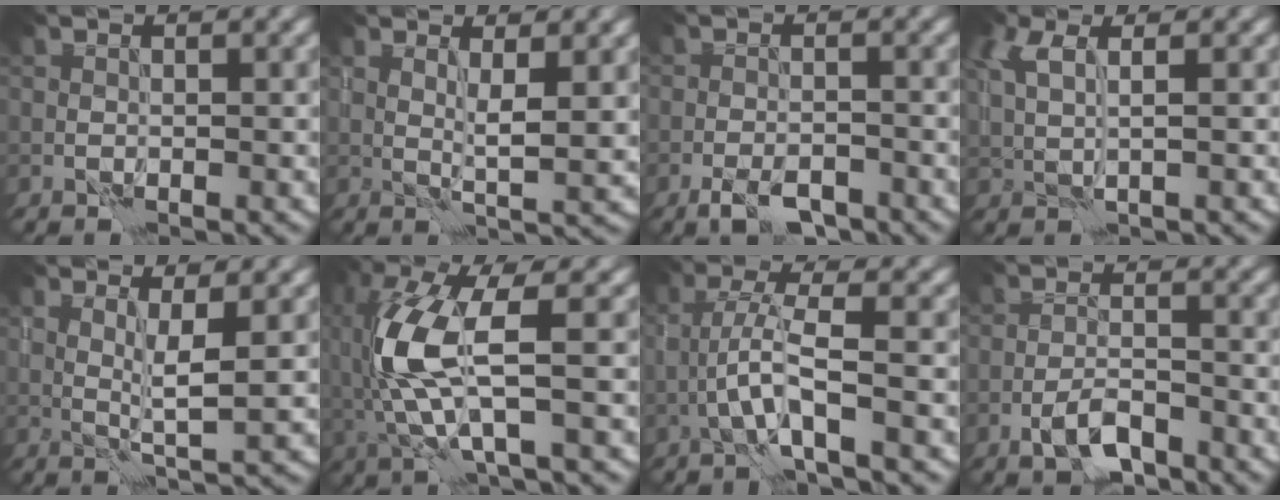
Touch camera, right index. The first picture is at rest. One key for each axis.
{"total": 2.5, "fx": 1.5, "fy": 0.1, "fz": 2.0, "tx": -0.035, "ty": -0.010, "tz": 0.030}
{"total": 3.0, "fx": -2.2, "fy": 1.0, "fz": 1.8, "tx": -0.029, "ty": -0.003, "tz": -0.040}
{"total": 3.2, "fx": 1.6, "fy": 1.0, "fz": 2.6, "tx": -0.057, "ty": 0.002, "tz": 0.031}
{"total": 2.3, "fx": 1.2, "fy": -0.1, "fz": 2.0, "tx": -0.038, "ty": -0.010, "tz": 0.025}
{"total": 7.5, "fx": -0.1, "fy": 2.3, "fz": 7.1, "tx": -0.186, "ty": -0.001, "tz": 0.003}
{"total": 3.7, "fx": -1.2, "fy": 0.2, "fz": 3.5, "tx": -0.069, "ty": 0.009, "tz": -0.029}
{"total": 3.2, "fx": -2.1, "fy": 1.1, "fz": 2.2, "tx": -0.039, "ty": 0.001, "tz": -0.043}